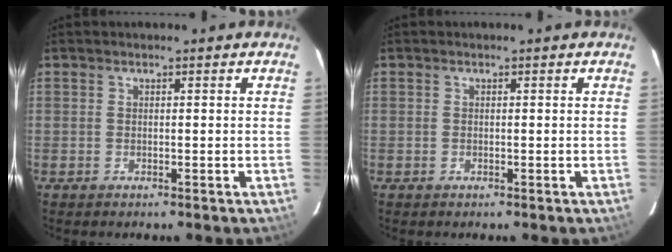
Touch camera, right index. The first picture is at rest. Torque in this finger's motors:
{"motor_torque": [0.05, 0.10, 0.14, 0.00]}